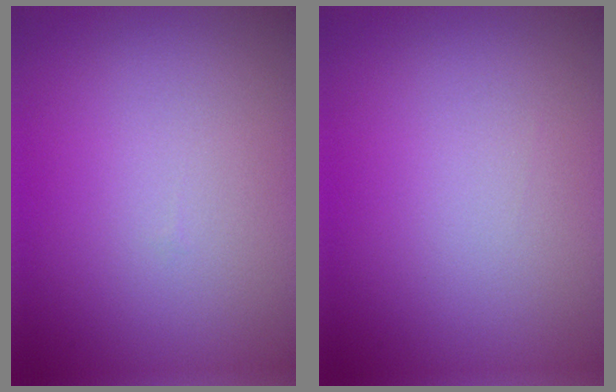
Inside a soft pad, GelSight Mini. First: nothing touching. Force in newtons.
{"total": 0.0}